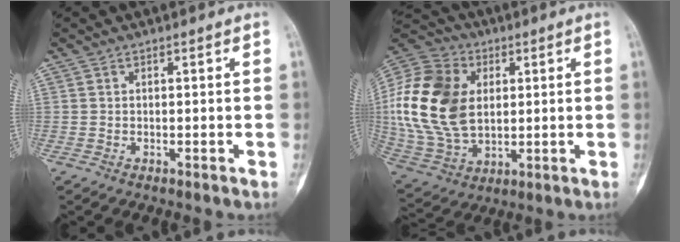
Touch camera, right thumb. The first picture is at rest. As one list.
[{"total": 21.7, "force": [2.9, 15.3, 15.1], "torque": [-0.300, -0.004, 0.061]}]